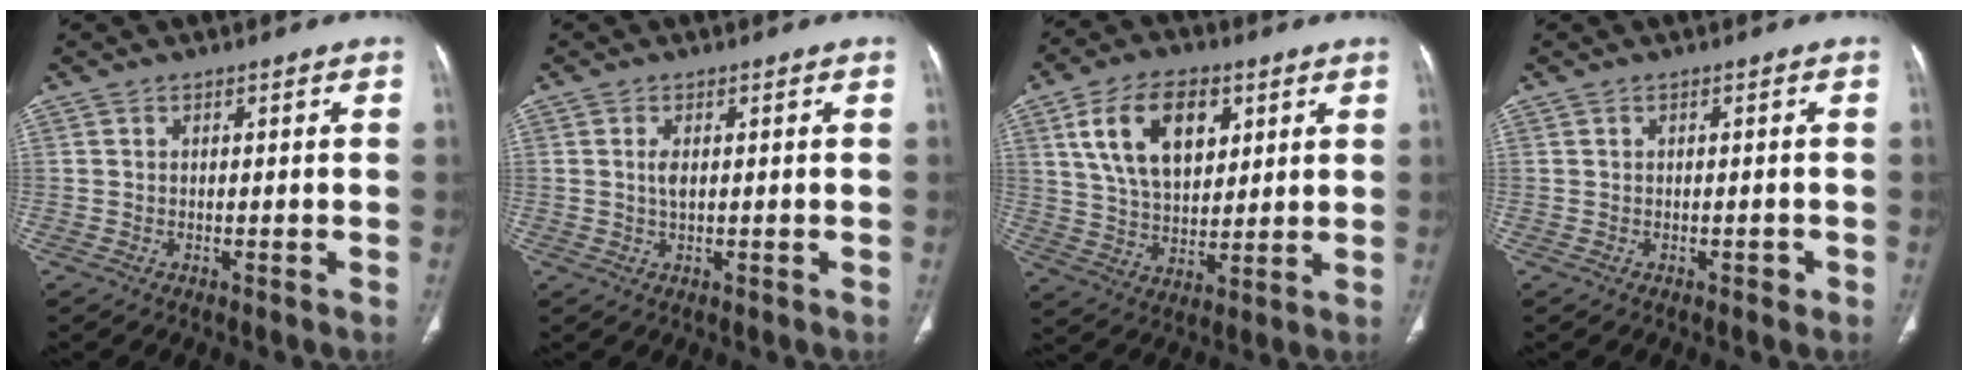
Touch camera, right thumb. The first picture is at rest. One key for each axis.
{"total": 1.8, "fx": 0.4, "fy": 0.8, "fz": 1.6, "tx": -0.036, "ty": -0.002, "tz": 0.010}
{"total": 15.1, "fx": 5.8, "fy": 9.1, "fz": 10.6, "tx": -0.158, "ty": -0.016, "tz": 0.111}
{"total": 1.0, "fx": -0.4, "fy": 0.7, "fz": 0.6, "tx": -0.005, "ty": 0.001, "tz": -0.004}